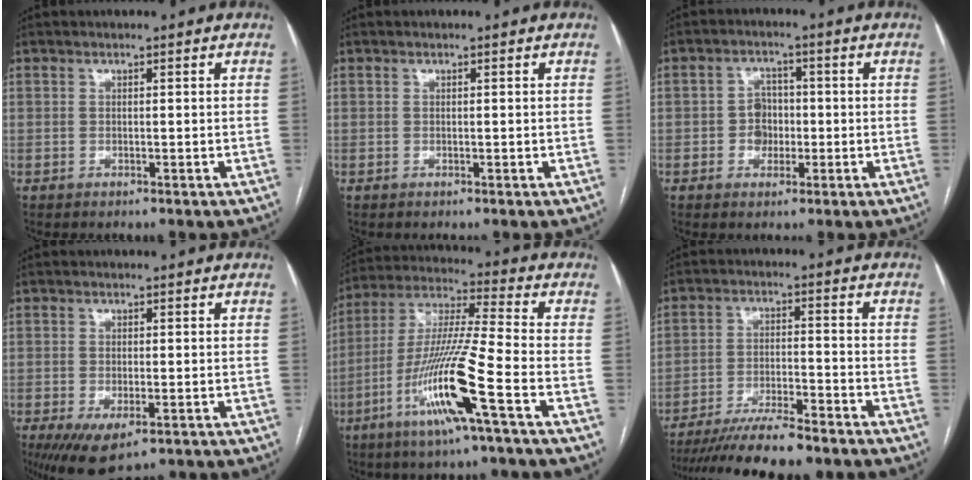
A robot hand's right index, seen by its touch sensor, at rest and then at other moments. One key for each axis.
{"total": 0.0}
{"total": 3.9, "fx": -0.6, "fy": 3.4, "fz": 1.9, "tx": -0.028, "ty": 0.012, "tz": -0.009}
{"total": 7.2, "fx": -4.0, "fy": 2.6, "fz": 5.4, "tx": -0.088, "ty": -0.019, "tz": -0.059}
{"total": 15.3, "fx": -6.6, "fy": -0.9, "fz": 13.8, "tx": -0.280, "ty": -0.015, "tz": -0.128}
{"total": 13.4, "fx": -11.6, "fy": 0.8, "fz": 6.7, "tx": -0.104, "ty": -0.020, "tz": -0.182}